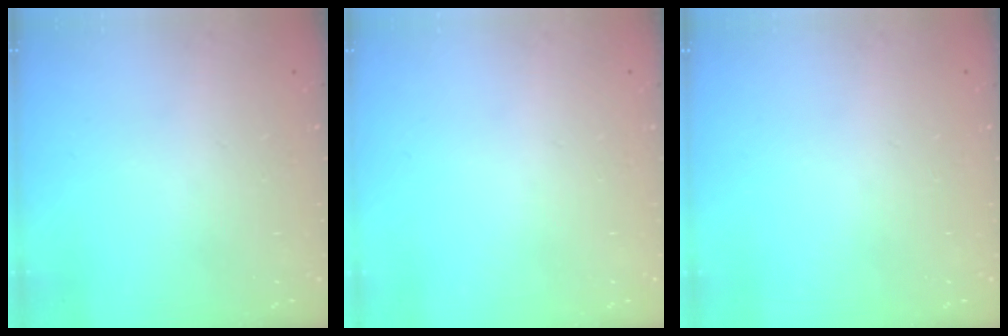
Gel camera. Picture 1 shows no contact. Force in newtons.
{"total": 0.0}
{"total": 0.0}